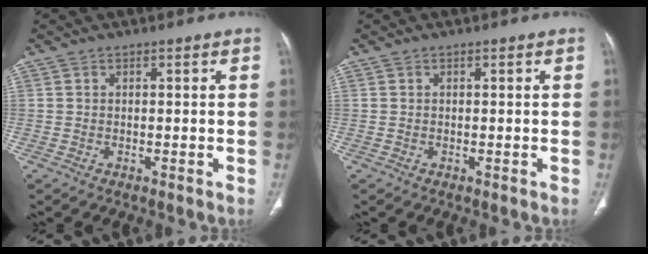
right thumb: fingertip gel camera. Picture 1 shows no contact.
{"total": 0.0}